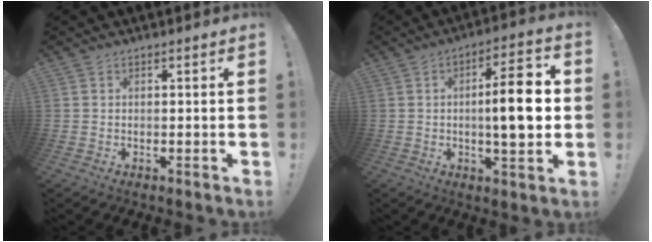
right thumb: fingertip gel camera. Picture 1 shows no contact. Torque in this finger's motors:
{"motor_torque": [1.13, 2.00, 0.89, 0.47, 0.12]}